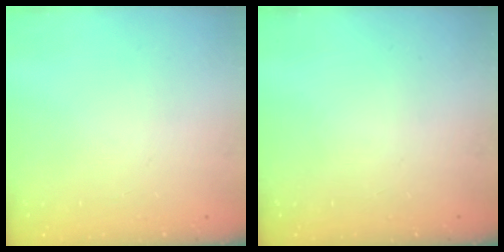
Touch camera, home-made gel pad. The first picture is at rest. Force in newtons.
{"total": 0.0}